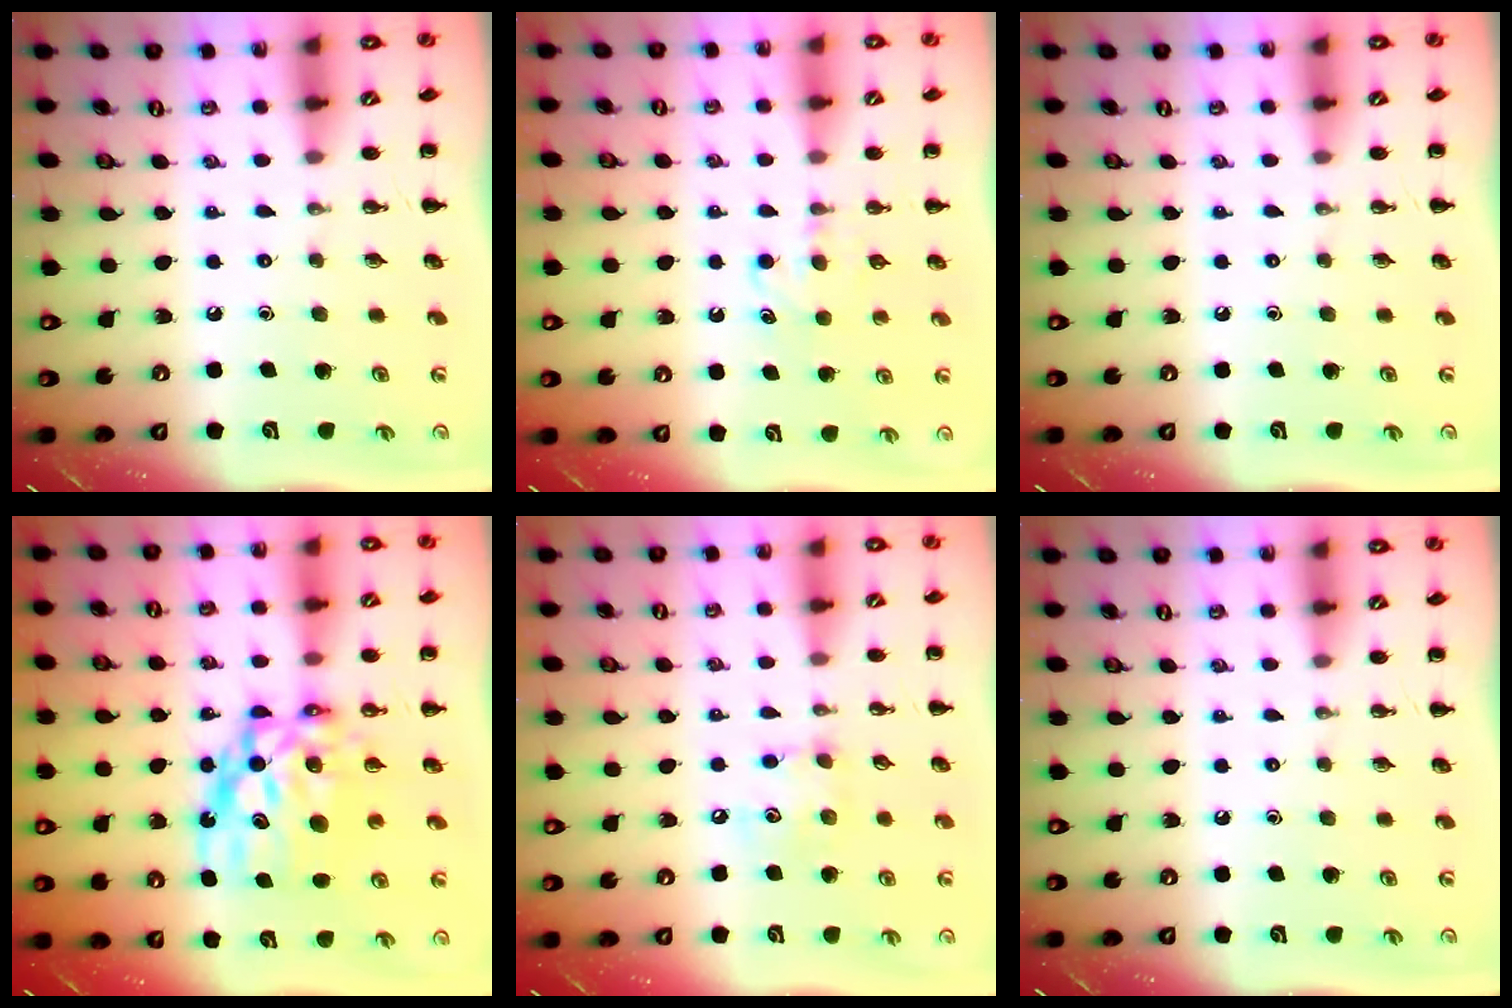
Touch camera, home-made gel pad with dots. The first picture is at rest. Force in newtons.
{"total": 4.6, "press": 4.4, "slide": 1.1}
{"total": 0.0}
{"total": 12.9, "press": 12.5, "slide": 3.0}
{"total": 6.4, "press": 6.4, "slide": 0.6}
{"total": 0.0}